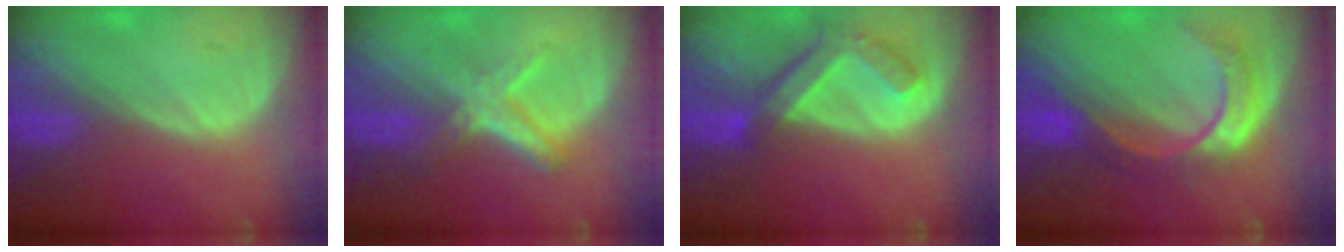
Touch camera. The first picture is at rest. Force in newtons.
{"total": 5.8, "press": 5.4, "slide": 2.1}
{"total": 7.4, "press": 6.4, "slide": 3.6}
{"total": 8.8, "press": 7.3, "slide": 4.9}